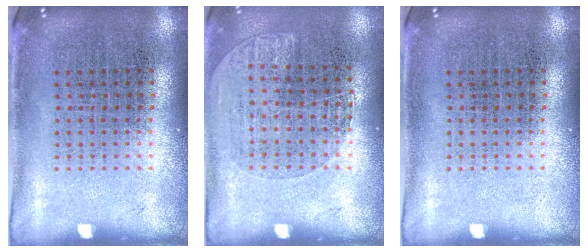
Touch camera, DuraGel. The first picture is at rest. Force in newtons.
{"total": 1.1, "press": 1.0, "slide": 0.5}
{"total": 0.0}